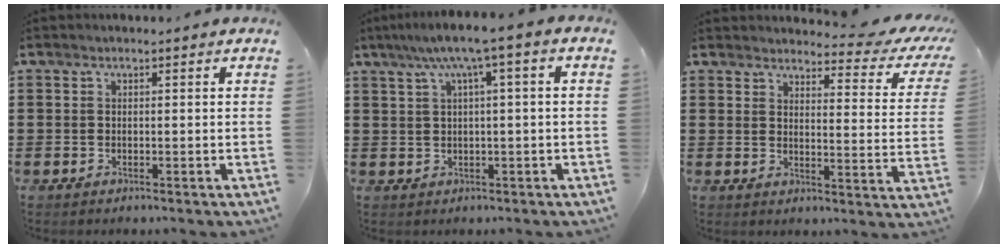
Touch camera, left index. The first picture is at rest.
{"total": 4.8, "force": [1.0, 0.1, 4.7], "torque": [-0.092, 0.002, 0.009]}
{"total": 3.9, "force": [3.4, 0.5, 1.9], "torque": [-0.039, -0.025, 0.050]}